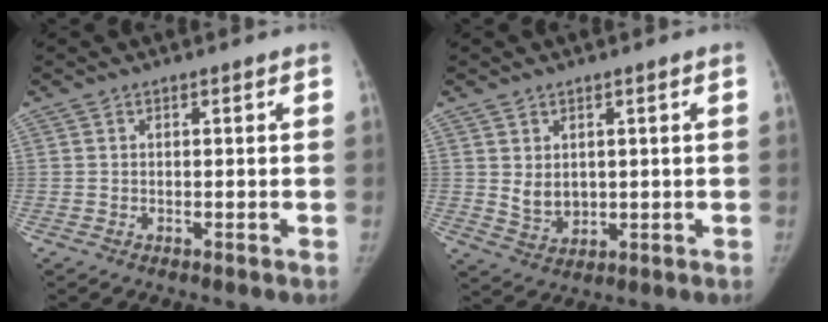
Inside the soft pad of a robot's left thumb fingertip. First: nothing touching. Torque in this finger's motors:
{"motor_torque": [0.05, 0.12, 0.10, 0.04, 0.02]}